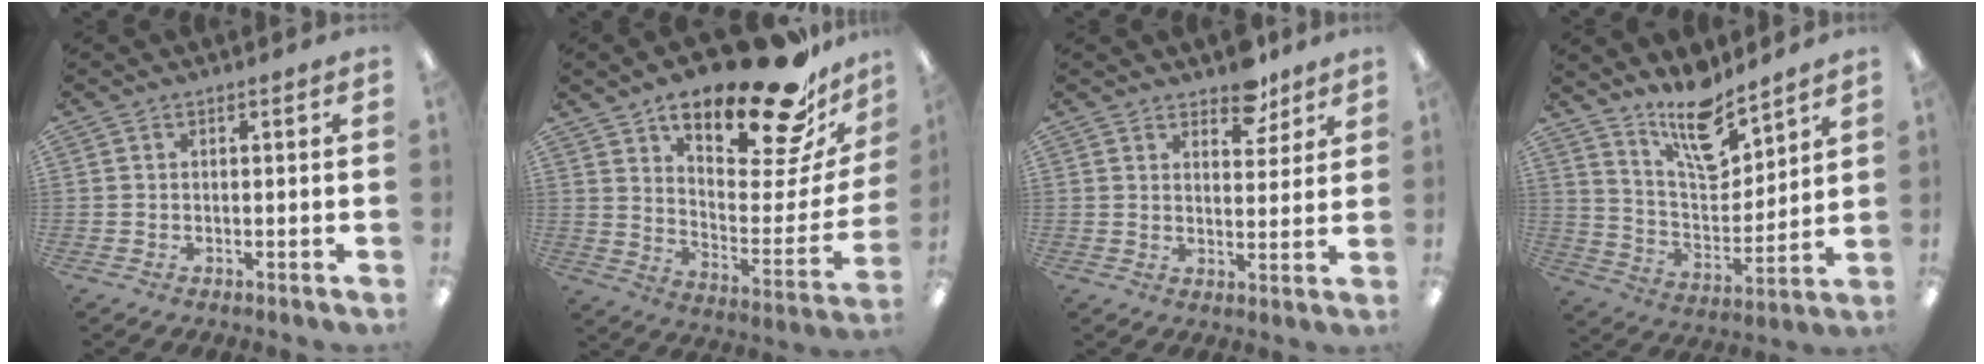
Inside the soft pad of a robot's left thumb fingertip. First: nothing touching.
{"total": 23.8, "force": [18.4, 7.0, 13.4], "torque": [-0.182, -0.128, 0.298]}
{"total": 6.8, "force": [5.6, 3.2, 2.4], "torque": [-0.013, -0.037, 0.096]}
{"total": 14.9, "force": [11.7, 5.2, 7.5], "torque": [-0.126, -0.075, 0.204]}